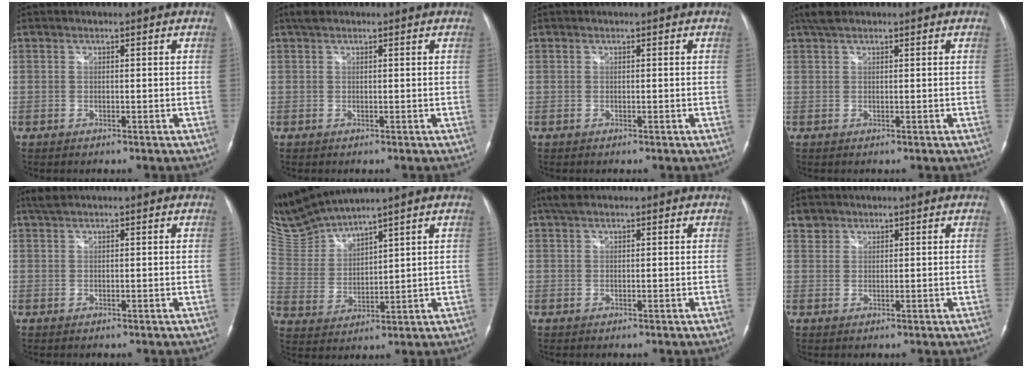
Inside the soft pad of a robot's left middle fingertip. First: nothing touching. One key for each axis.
{"total": 1.5, "fx": 1.2, "fy": 0.5, "fz": 0.7, "tx": -0.018, "ty": 0.015, "tz": 0.022}
{"total": 0.0}
{"total": 2.4, "fx": 1.9, "fy": 0.6, "fz": 1.4, "tx": -0.033, "ty": 0.016, "tz": 0.039}
{"total": 1.6, "fx": 1.4, "fy": 0.0, "fz": 0.9, "tx": -0.025, "ty": 0.014, "tz": 0.031}
{"total": 8.5, "fx": 8.2, "fy": -1.1, "fz": 1.7, "tx": -0.061, "ty": 0.002, "tz": 0.186}
{"total": 2.4, "fx": 1.8, "fy": 0.8, "fz": 1.4, "tx": -0.031, "ty": 0.017, "tz": 0.036}
{"total": 1.8, "fx": 1.3, "fy": 1.2, "fz": -0.2, "tx": 0.010, "ty": 0.007, "tz": 0.020}